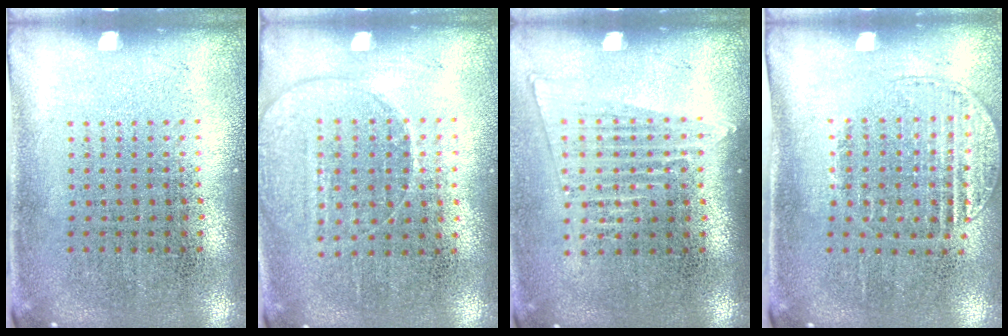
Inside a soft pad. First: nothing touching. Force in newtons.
{"total": 1.4, "press": 1.3, "slide": 0.6}
{"total": 1.4, "press": 1.3, "slide": 0.6}
{"total": 1.3, "press": 1.1, "slide": 0.7}